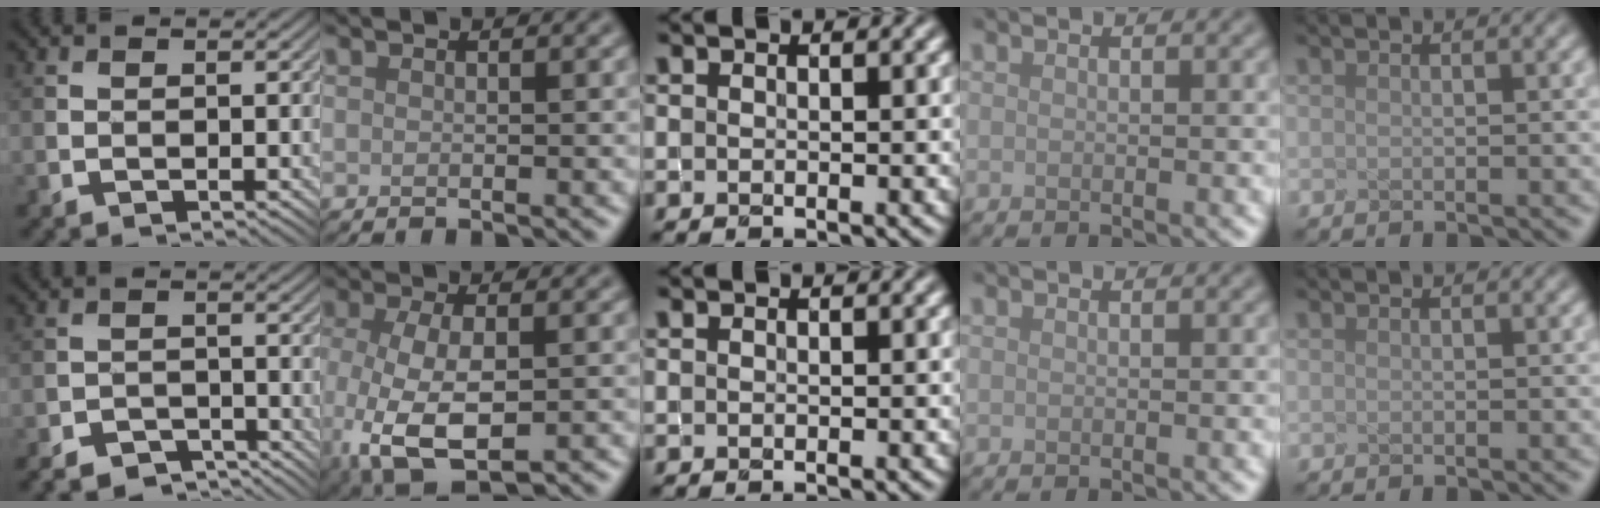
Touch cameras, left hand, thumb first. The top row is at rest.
{"thumb": {"total": 4.7, "force": [-4.3, 1.4, 1.0], "torque": [-0.015, -0.002, -0.076]}, "index": {"total": 8.4, "force": [-3.1, 3.9, 6.7], "torque": [-0.155, -0.022, -0.050]}}